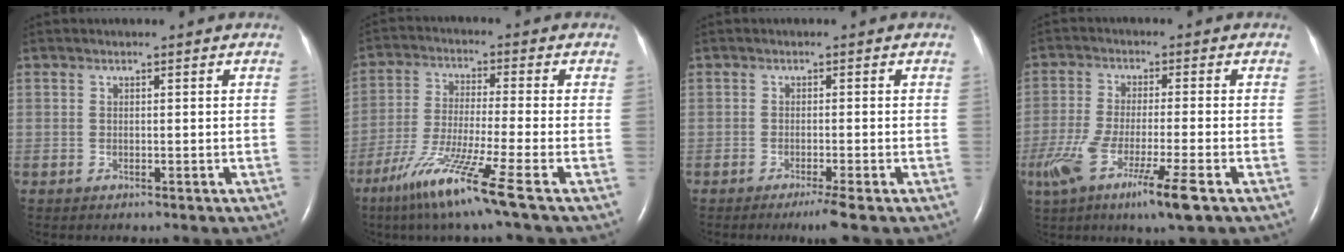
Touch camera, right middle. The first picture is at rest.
{"total": 11.7, "force": [-6.9, -1.7, 9.3], "torque": [-0.183, -0.044, -0.131]}
{"total": 3.0, "force": [-2.0, -0.7, 2.1], "torque": [-0.037, -0.009, -0.036]}
{"total": 11.4, "force": [-6.0, 0.2, 9.7], "torque": [-0.189, -0.036, -0.106]}